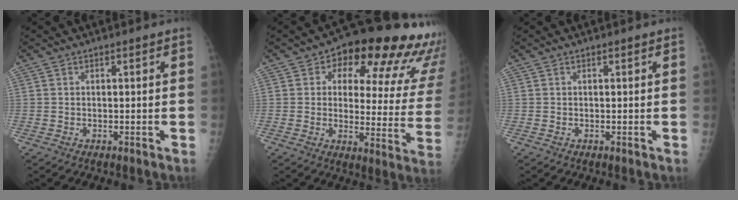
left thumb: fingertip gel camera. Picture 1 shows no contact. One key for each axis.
{"total": 23.1, "fx": 13.4, "fy": 9.8, "fz": 16.1, "tx": -0.161, "ty": -0.042, "tz": 0.156}
{"total": 0.0}